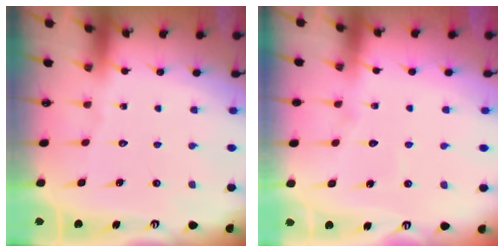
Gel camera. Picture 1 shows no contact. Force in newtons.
{"total": 7.0, "press": 7.0, "slide": 0.5}